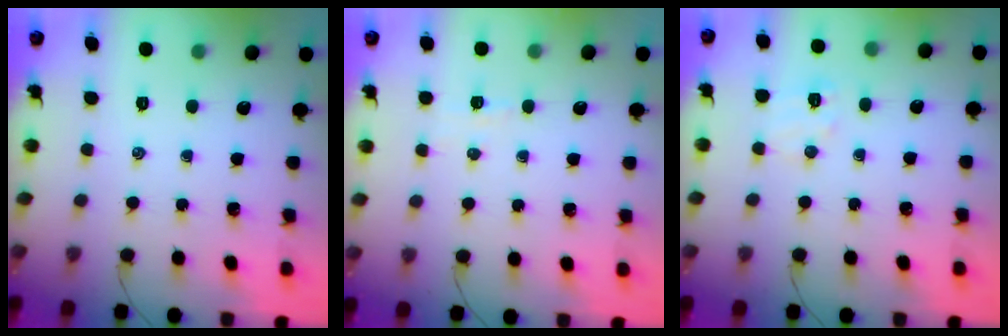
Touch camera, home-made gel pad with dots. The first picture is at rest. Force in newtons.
{"total": 2.8, "press": 2.7, "slide": 0.7}
{"total": 5.3, "press": 5.2, "slide": 1.1}